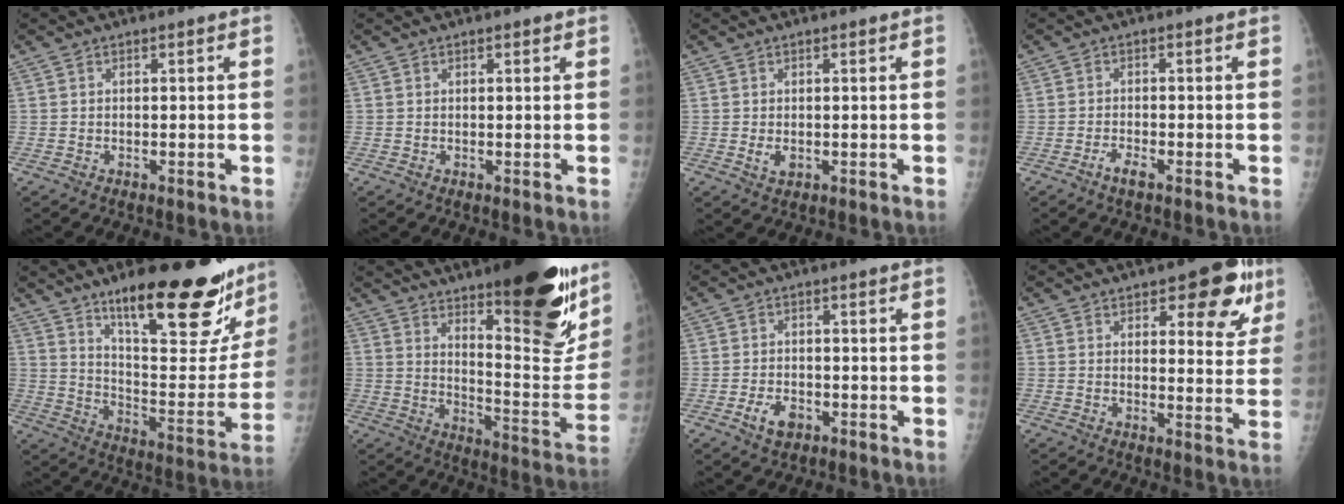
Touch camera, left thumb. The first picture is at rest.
{"total": 0.7, "force": [0.5, 0.2, 0.5], "torque": [-0.008, -0.001, 0.006]}
{"total": 2.0, "force": [-0.1, 1.3, 1.5], "torque": [-0.024, -0.005, 0.003]}
{"total": 2.1, "force": [-1.4, 0.5, 1.5], "torque": [-0.037, 0.005, -0.030]}
{"total": 26.9, "force": [18.5, 7.7, 18.1], "torque": [-0.214, -0.098, 0.275]}
{"total": 27.8, "force": [16.9, 7.5, 20.7], "torque": [-0.257, -0.091, 0.246]}
{"total": 4.1, "force": [-1.9, 2.6, 2.5], "torque": [-0.040, 0.009, -0.031]}
{"total": 11.1, "force": [5.6, 4.8, 8.3], "torque": [-0.058, -0.021, 0.064]}